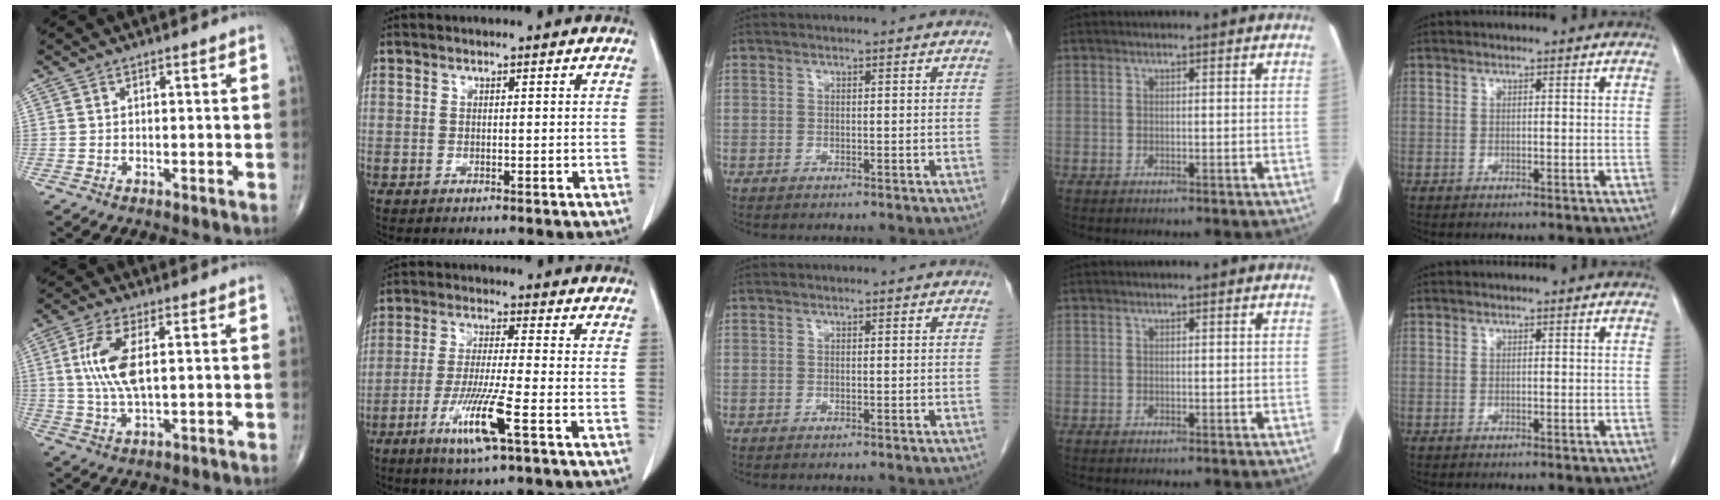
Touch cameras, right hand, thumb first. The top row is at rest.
{"thumb": {"total": 9.3, "force": [1.6, 3.5, 8.4], "torque": [-0.192, -0.003, 0.035]}, "index": {"total": 9.2, "force": [-4.1, -0.2, 8.3], "torque": [-0.164, -0.019, -0.078]}}